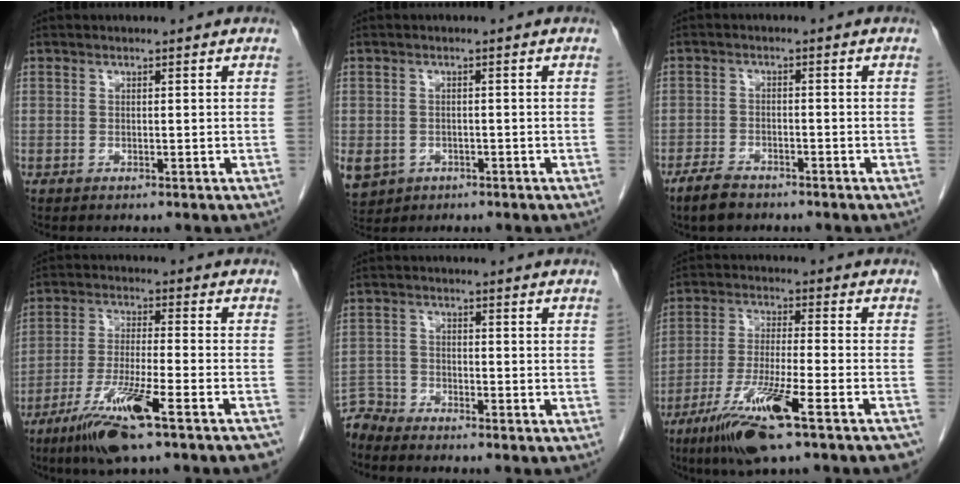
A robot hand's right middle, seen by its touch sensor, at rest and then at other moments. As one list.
[{"total": 10.0, "force": [-4.0, 8.4, 3.5], "torque": [-0.112, 0.000, -0.051]}, {"total": 4.0, "force": [-3.2, 1.5, 1.8], "torque": [-0.039, -0.001, -0.055]}, {"total": 14.0, "force": [-8.9, 0.7, 10.8], "torque": [-0.177, -0.030, -0.155]}, {"total": 4.1, "force": [-4.0, 0.1, -0.8], "torque": [0.022, -0.006, -0.079]}, {"total": 15.2, "force": [-9.4, 0.9, 11.9], "torque": [-0.193, -0.034, -0.164]}]